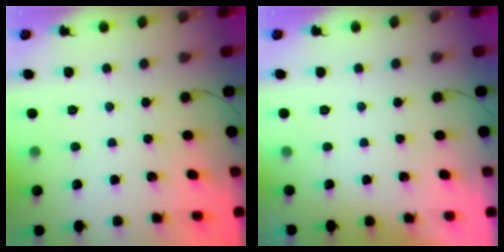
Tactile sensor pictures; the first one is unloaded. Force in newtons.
{"total": 0.0}